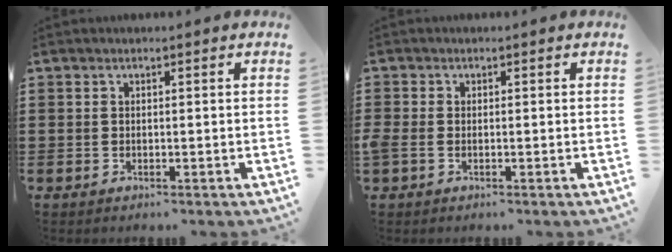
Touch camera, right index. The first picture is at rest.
{"total": 1.0, "force": [-0.5, 0.6, 0.6], "torque": [-0.021, -0.002, -0.012]}